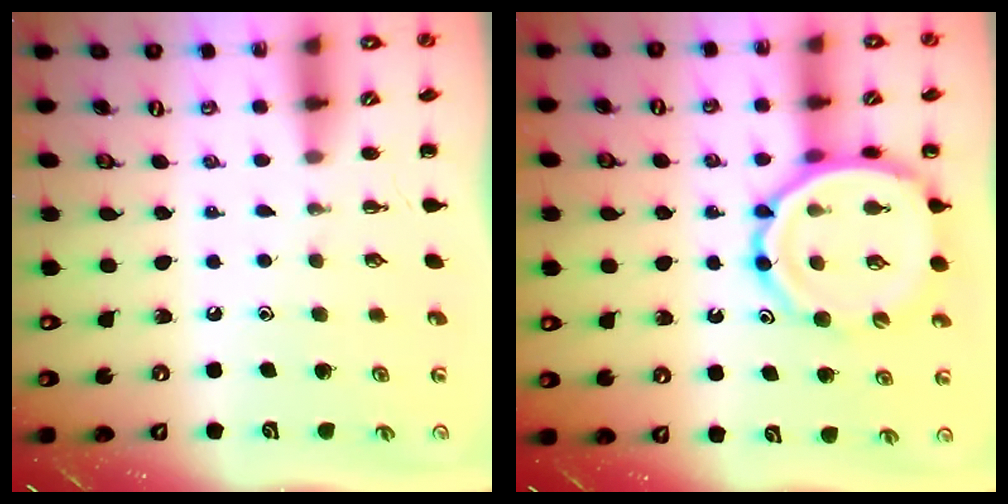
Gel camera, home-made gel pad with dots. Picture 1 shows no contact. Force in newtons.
{"total": 12.1, "press": 11.7, "slide": 3.0}